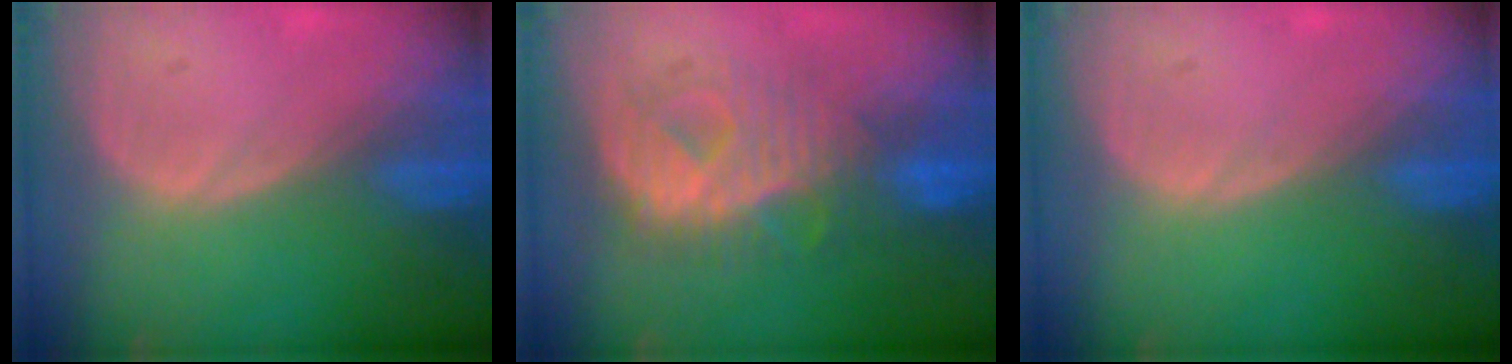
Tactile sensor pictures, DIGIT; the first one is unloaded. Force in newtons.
{"total": 8.4, "press": 8.4, "slide": 0.1}
{"total": 0.0}